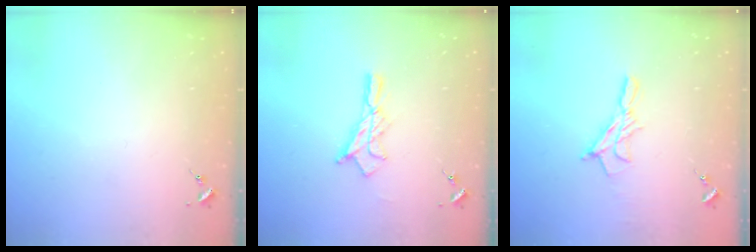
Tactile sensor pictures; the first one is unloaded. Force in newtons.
{"total": 12.9, "press": 12.8, "slide": 1.0}
{"total": 9.6, "press": 9.6, "slide": 0.6}